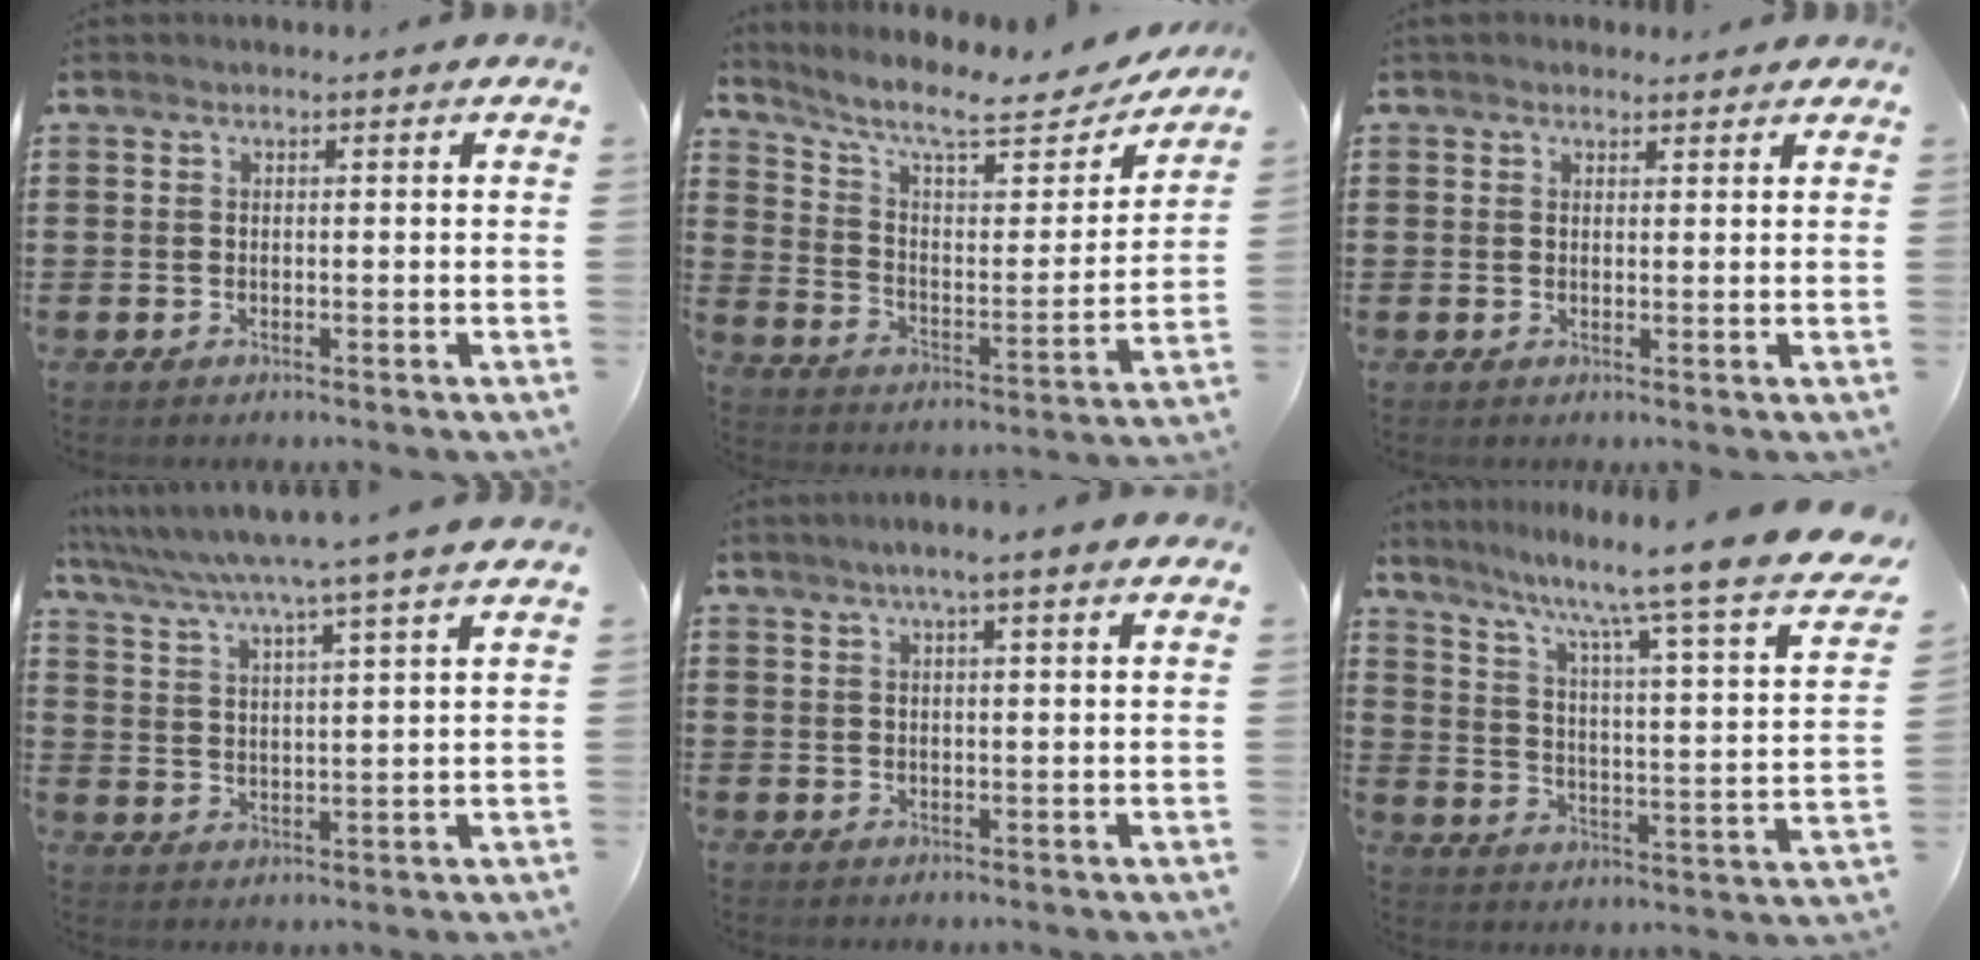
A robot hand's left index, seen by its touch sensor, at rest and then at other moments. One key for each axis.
{"total": 9.1, "fx": 7.4, "fy": 1.8, "fz": 5.1, "tx": -0.114, "ty": -0.046, "tz": 0.121}
{"total": 1.6, "fx": 1.3, "fy": 0.9, "fz": 0.2, "tx": -0.007, "ty": 0.006, "tz": 0.025}
{"total": 5.6, "fx": 4.9, "fy": -1.1, "fz": 2.5, "tx": -0.068, "ty": -0.037, "tz": 0.080}
{"total": 2.8, "fx": 1.9, "fy": -0.2, "fz": 2.0, "tx": -0.043, "ty": 0.003, "tz": 0.032}
{"total": 9.0, "fx": 7.1, "fy": -0.8, "fz": 5.5, "tx": -0.116, "ty": -0.066, "tz": 0.099}